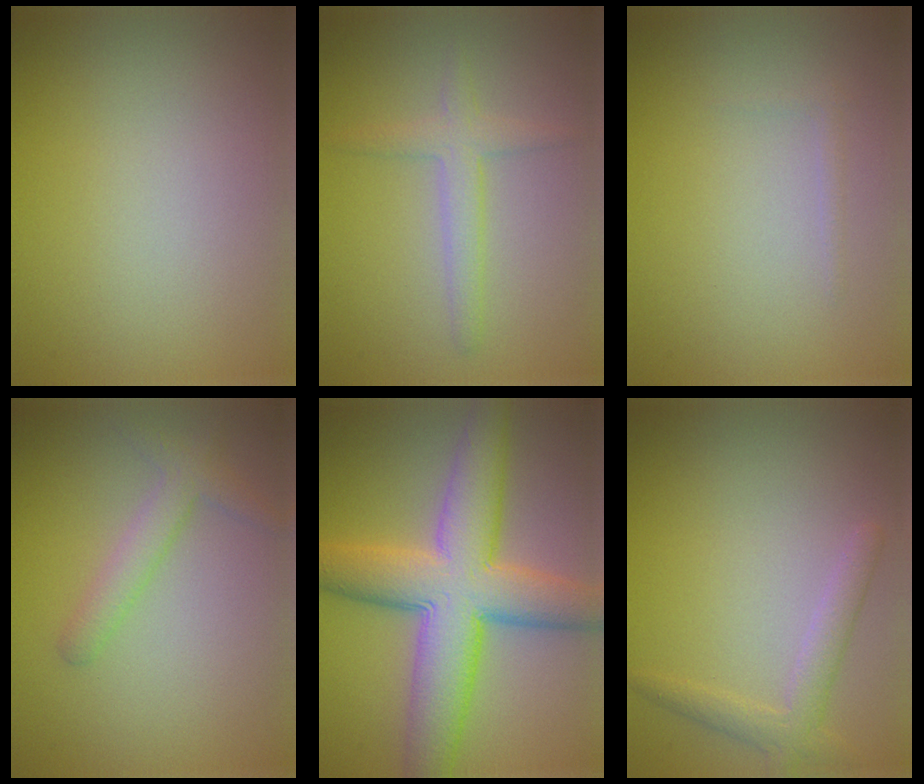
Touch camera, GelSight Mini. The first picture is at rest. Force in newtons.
{"total": 2.3, "press": 2.3, "slide": 0.1}
{"total": 0.5, "press": 0.5, "slide": 0.0}
{"total": 2.2, "press": 2.2, "slide": 0.1}
{"total": 9.9, "press": 9.9, "slide": 0.4}
{"total": 2.3, "press": 2.3, "slide": 0.2}